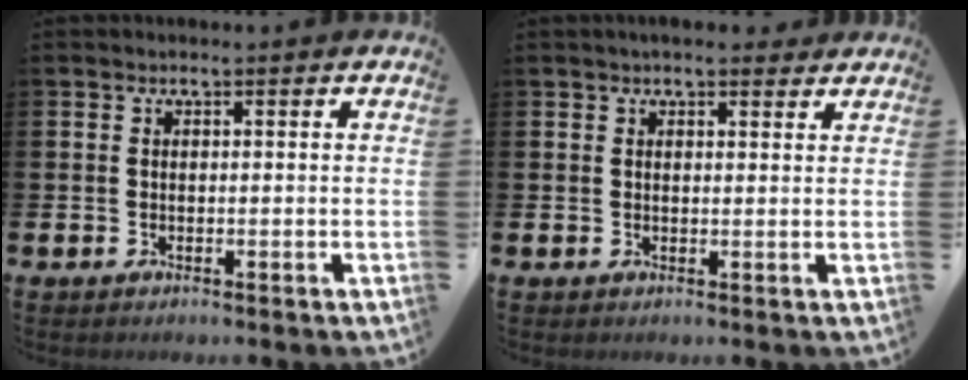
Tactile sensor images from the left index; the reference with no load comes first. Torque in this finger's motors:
{"motor_torque": [0.33, -0.86, 0.06, 0.01]}